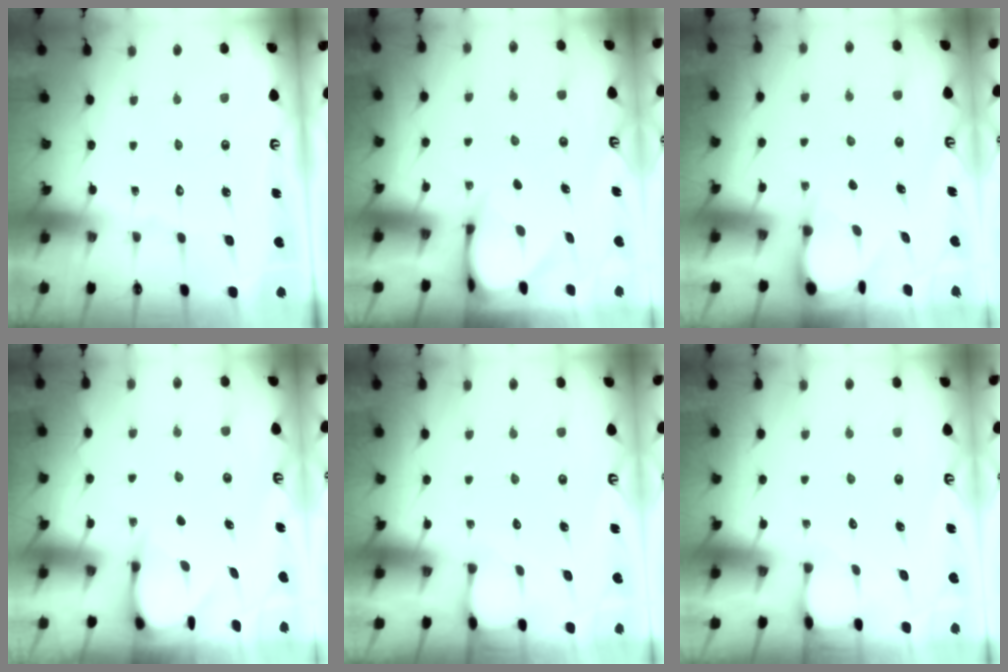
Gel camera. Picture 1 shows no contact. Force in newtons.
{"total": 4.5, "press": 4.4, "slide": 0.5}
{"total": 3.5, "press": 3.5, "slide": 0.4}
{"total": 3.7, "press": 3.7, "slide": 0.3}
{"total": 2.7, "press": 2.7, "slide": 0.4}
{"total": 2.0, "press": 2.0, "slide": 0.3}